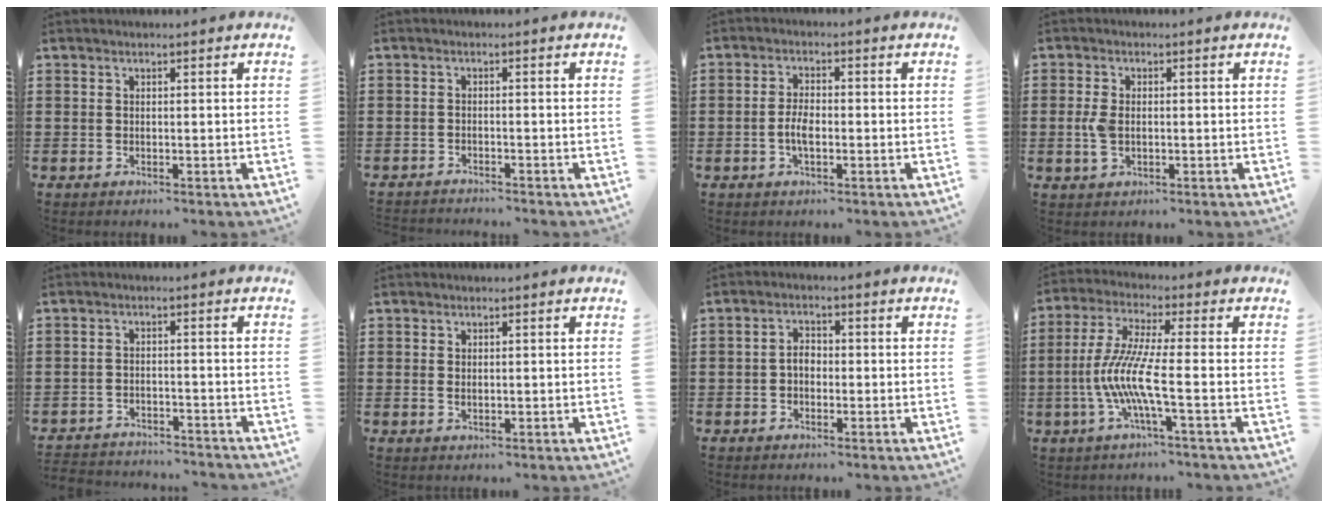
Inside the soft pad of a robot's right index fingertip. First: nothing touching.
{"total": 1.4, "force": [-1.4, 0.0, -0.1], "torque": [-0.003, 0.002, -0.030]}
{"total": 3.5, "force": [-0.9, 1.5, 3.1], "torque": [-0.072, -0.001, -0.020]}
{"total": 3.2, "force": [-0.2, 1.9, 2.6], "torque": [-0.067, 0.000, -0.009]}
{"total": 2.9, "force": [-2.9, 0.3, -0.1], "torque": [-0.005, 0.000, -0.063]}
{"total": 0.7, "force": [0.3, 0.5, 0.4], "torque": [-0.010, 0.006, 0.004]}
{"total": 2.5, "force": [-0.5, 1.6, 1.9], "torque": [-0.043, 0.001, -0.014]}
{"total": 8.8, "force": [-2.5, 0.7, 8.4], "torque": [-0.194, -0.020, -0.060]}